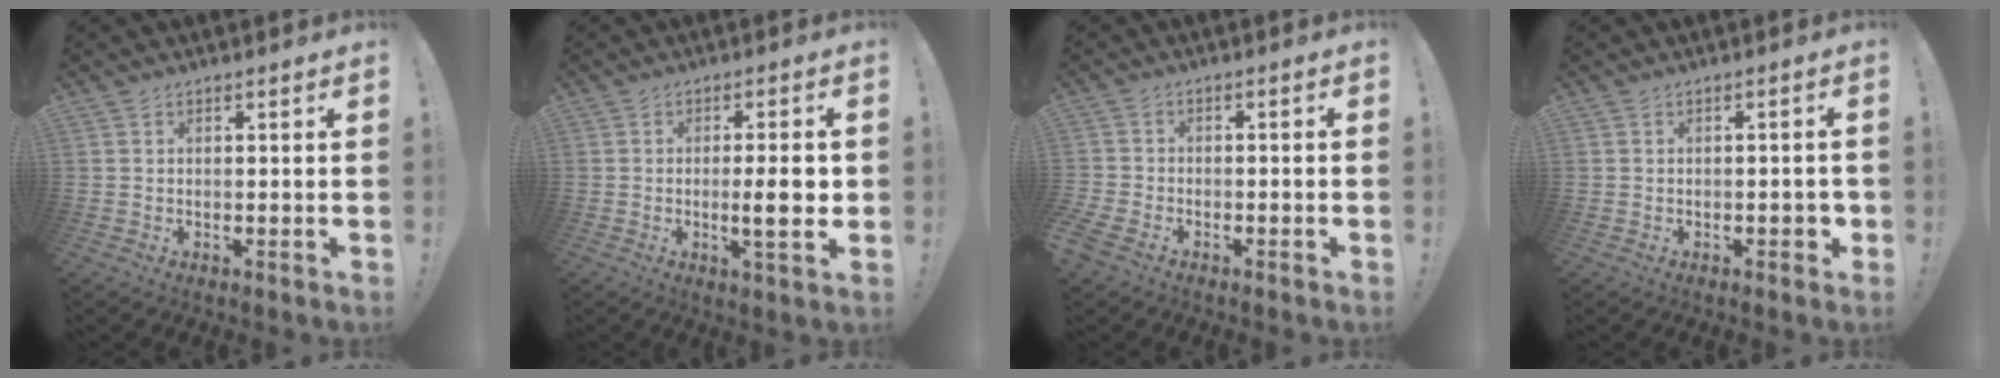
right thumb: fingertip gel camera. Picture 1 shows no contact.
{"total": 8.5, "force": [-0.7, 1.3, 8.4], "torque": [-0.115, -0.006, -0.016]}
{"total": 3.9, "force": [-3.0, 1.5, 1.9], "torque": [-0.052, 0.000, -0.059]}
{"total": 2.7, "force": [-1.2, 1.1, 2.1], "torque": [-0.023, 0.005, -0.020]}